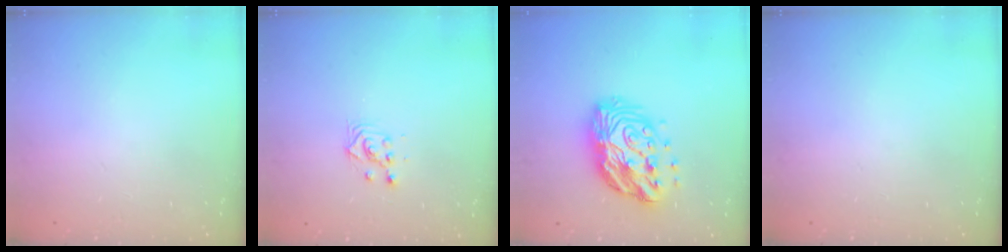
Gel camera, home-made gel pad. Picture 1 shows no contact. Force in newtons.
{"total": 2.8, "press": 2.8, "slide": 0.2}
{"total": 16.6, "press": 16.5, "slide": 1.5}
{"total": 0.0}